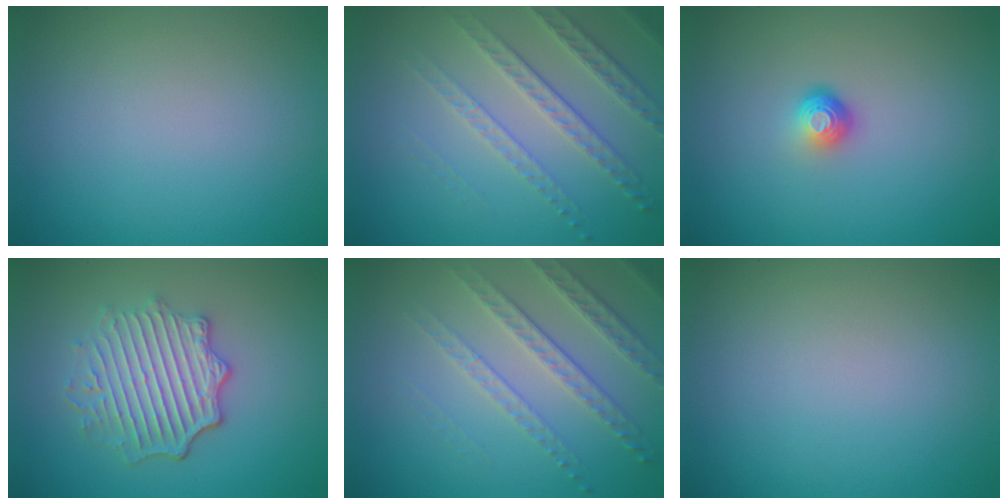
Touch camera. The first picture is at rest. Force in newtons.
{"total": 3.6, "press": 3.2, "slide": 1.5}
{"total": 1.7, "press": 1.2, "slide": 1.3}
{"total": 5.2, "press": 4.3, "slide": 2.9}
{"total": 3.6, "press": 3.2, "slide": 1.5}
{"total": 0.0}